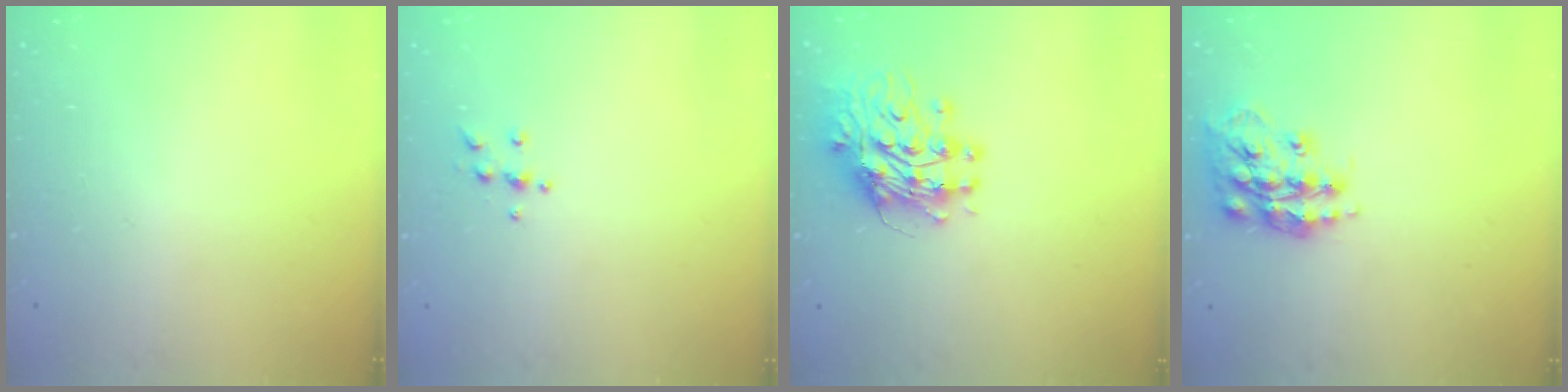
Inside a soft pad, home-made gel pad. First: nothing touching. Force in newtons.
{"total": 4.9, "press": 4.9, "slide": 0.7}
{"total": 13.5, "press": 13.4, "slide": 1.4}
{"total": 16.0, "press": 16.0, "slide": 1.2}